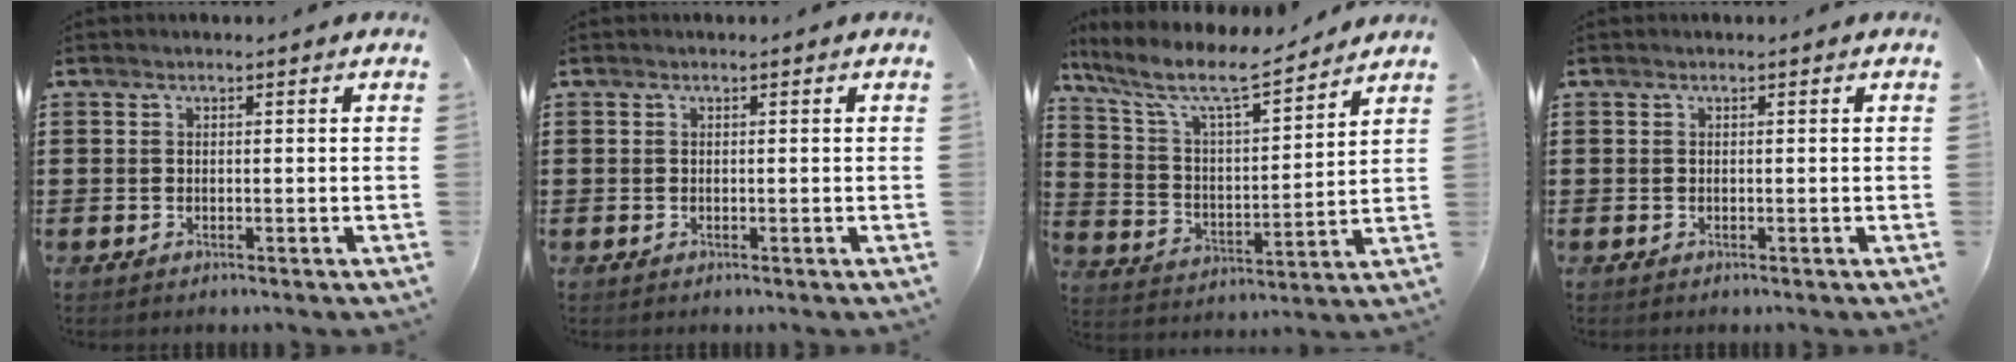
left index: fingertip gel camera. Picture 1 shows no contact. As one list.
[{"total": 0.0}, {"total": 8.8, "force": [7.0, 1.7, 5.1], "torque": [-0.128, -0.037, 0.116]}, {"total": 0.0}]